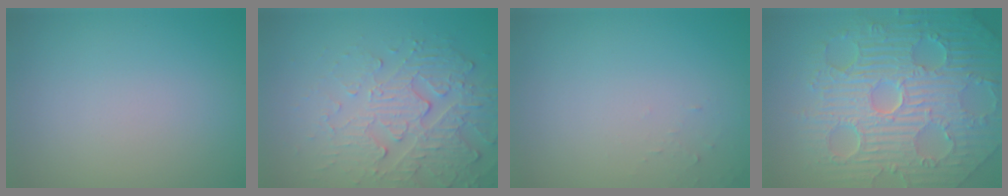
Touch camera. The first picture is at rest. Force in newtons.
{"total": 4.3, "press": 4.1, "slide": 1.3}
{"total": 0.6, "press": 0.6, "slide": 0.1}
{"total": 11.3, "press": 7.4, "slide": 8.5}